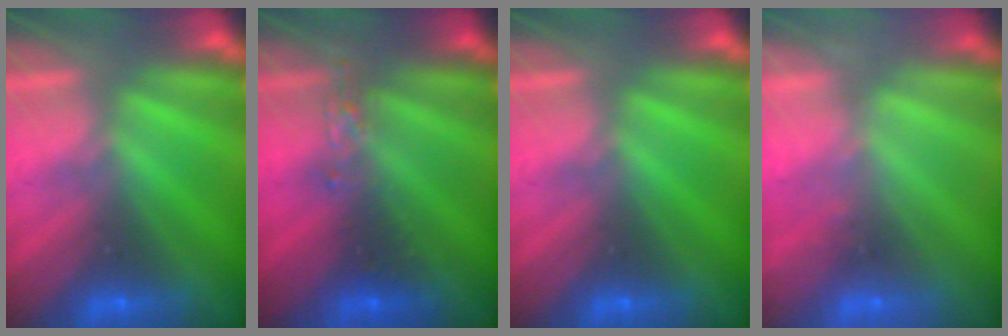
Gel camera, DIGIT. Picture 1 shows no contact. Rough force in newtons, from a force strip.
{"total": 2.4}
{"total": 0.0}
{"total": 2.4}